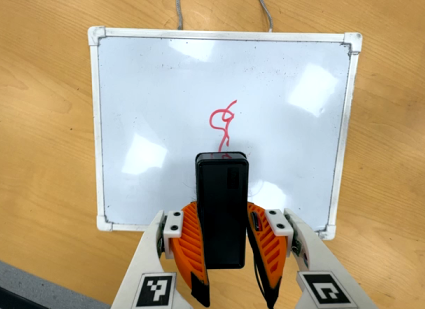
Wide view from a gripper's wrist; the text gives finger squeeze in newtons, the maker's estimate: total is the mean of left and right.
{"total": 5.6, "left": 4.9, "right": 6.3}